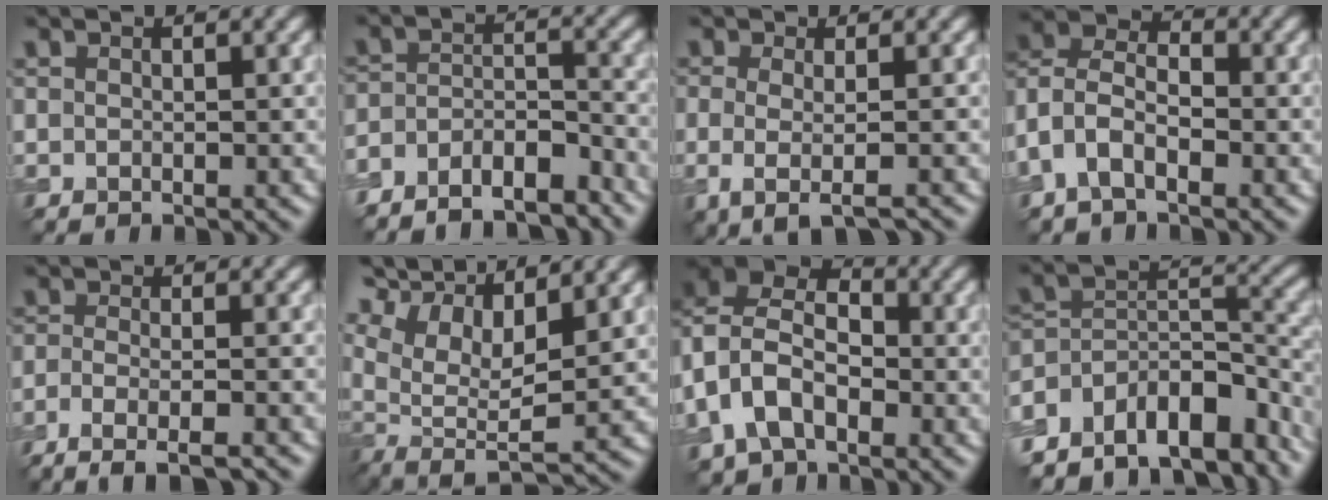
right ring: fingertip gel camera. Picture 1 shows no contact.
{"total": 6.4, "force": [-5.5, 1.7, 2.7], "torque": [-0.048, -0.005, -0.095]}
{"total": 3.0, "force": [-0.6, 0.9, 2.8], "torque": [-0.047, -0.007, -0.010]}
{"total": 5.2, "force": [-2.0, 3.1, 3.6], "torque": [-0.081, 0.011, -0.053]}
{"total": 5.9, "force": [-4.3, 1.4, 3.9], "torque": [-0.058, -0.018, -0.061]}
{"total": 10.7, "force": [6.2, 3.8, 7.9], "torque": [-0.157, 0.014, 0.110]}
{"total": 9.9, "force": [-2.3, 7.1, 6.6], "torque": [-0.139, 0.005, -0.056]}
{"total": 11.9, "force": [-9.1, 5.7, 5.1], "torque": [-0.098, 0.017, -0.145]}